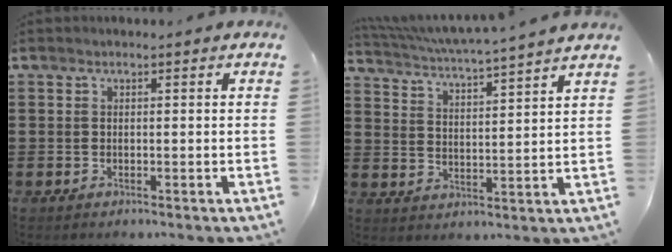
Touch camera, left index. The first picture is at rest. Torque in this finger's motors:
{"motor_torque": [0.60, -0.56, 0.31, 0.11]}